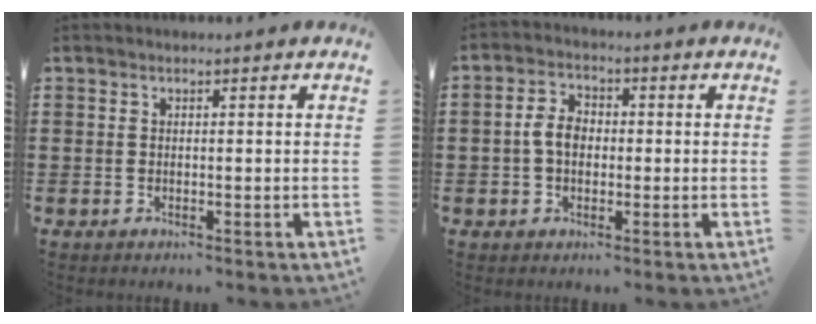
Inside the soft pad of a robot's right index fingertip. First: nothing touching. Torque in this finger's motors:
{"motor_torque": [0.51, 0.44, 0.52, 0.14]}